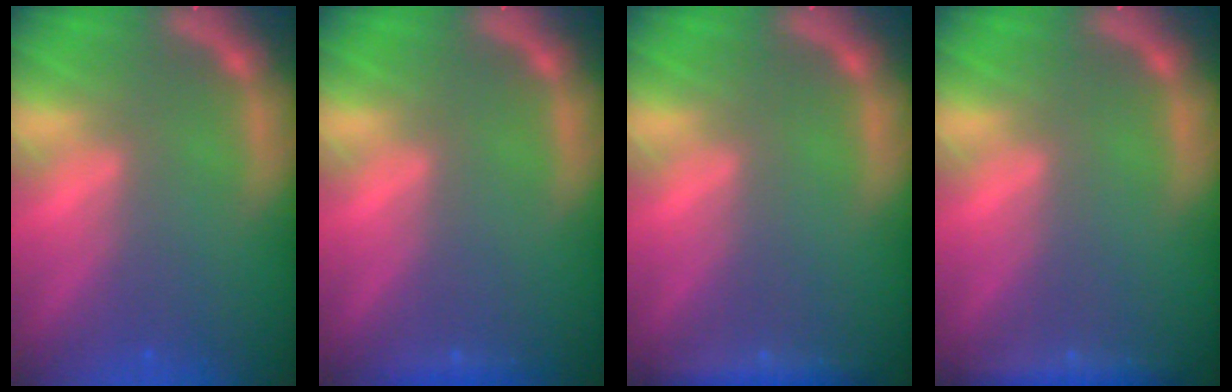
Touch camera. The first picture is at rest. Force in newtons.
{"total": 0.9}
{"total": 2.4}
{"total": 2.4}